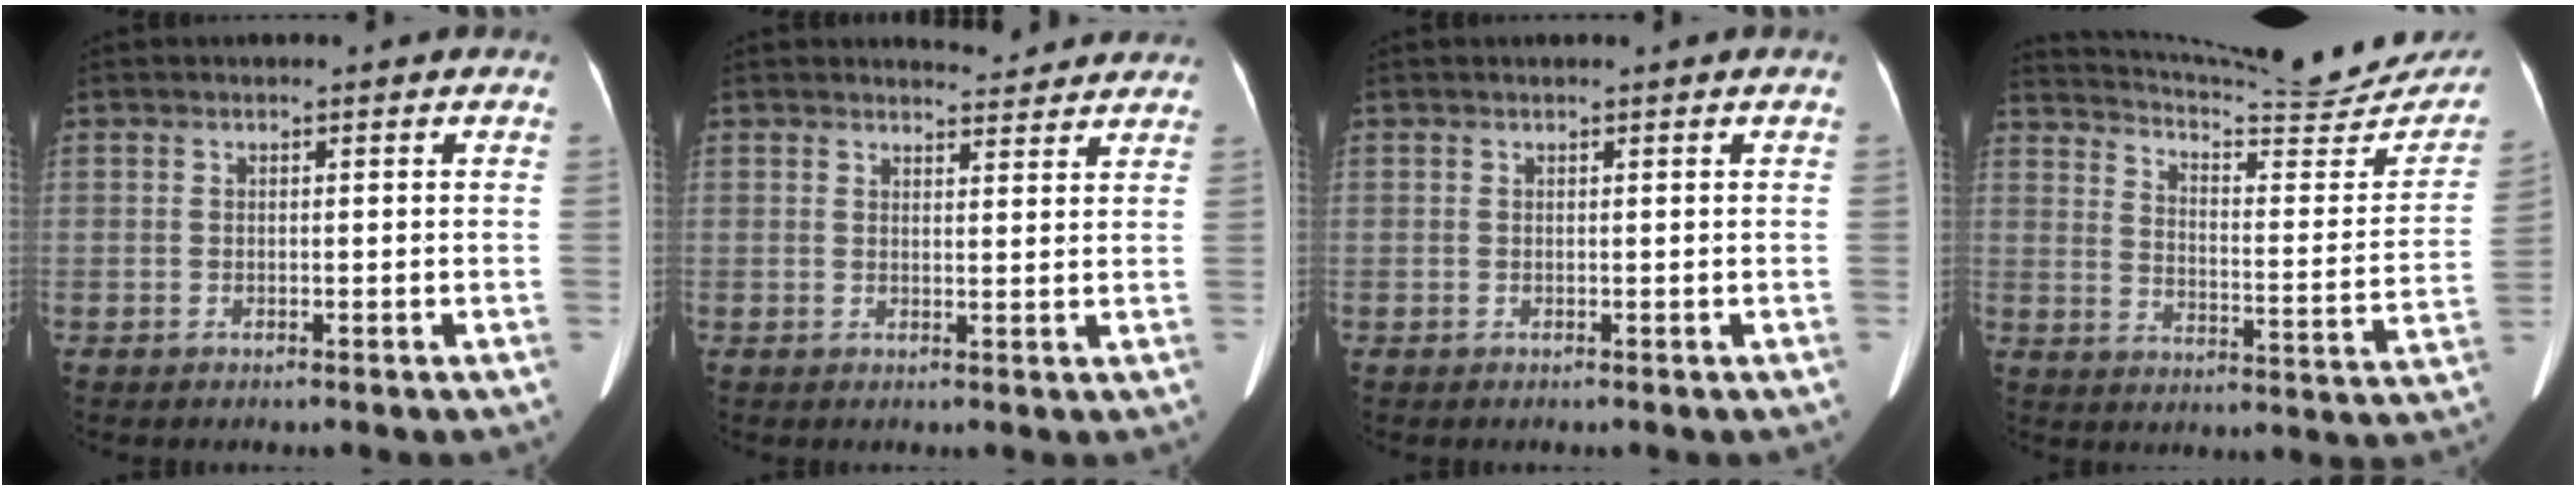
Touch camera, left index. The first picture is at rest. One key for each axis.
{"total": 4.3, "fx": 4.2, "fy": 0.7, "fz": 0.2, "tx": -0.009, "ty": 0.000, "tz": 0.044}
{"total": 0.5, "fx": 0.5, "fy": 0.0, "fz": 0.2, "tx": -0.002, "ty": 0.014, "tz": 0.011}
{"total": 24.3, "fx": 22.7, "fy": 1.7, "fz": 8.3, "tx": -0.131, "ty": -0.080, "tz": 0.291}